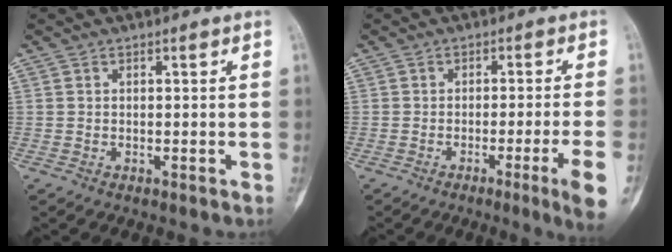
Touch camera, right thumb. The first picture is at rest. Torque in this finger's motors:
{"motor_torque": [2.25, 2.34, 0.87, -0.89, 0.03]}